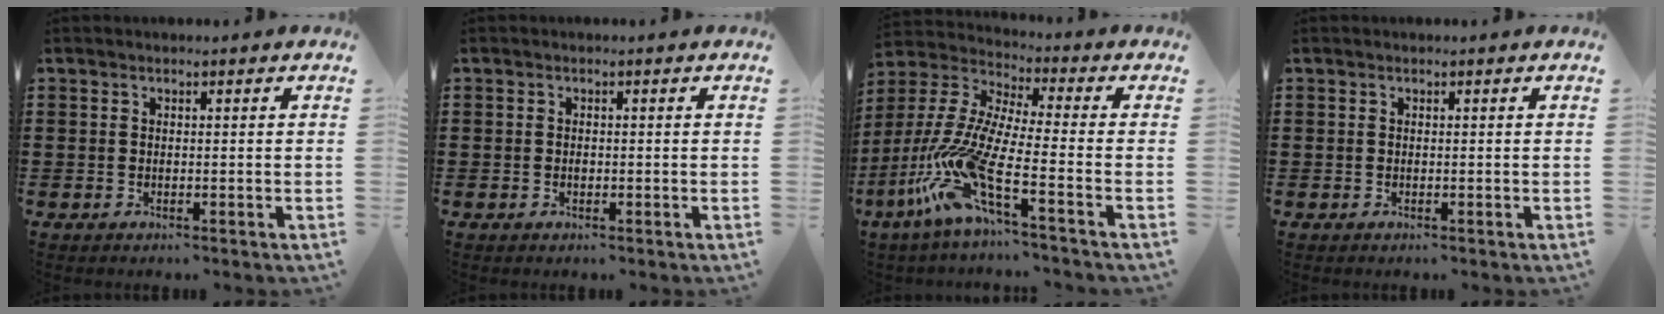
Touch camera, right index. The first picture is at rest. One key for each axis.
{"total": 0.8, "fx": -0.2, "fy": 0.3, "fz": 0.7, "tx": -0.016, "ty": -0.005, "tz": -0.002}
{"total": 12.6, "fx": -6.9, "fy": 2.1, "fz": 10.3, "tx": -0.266, "ty": -0.032, "tz": -0.151}
{"total": 0.0}